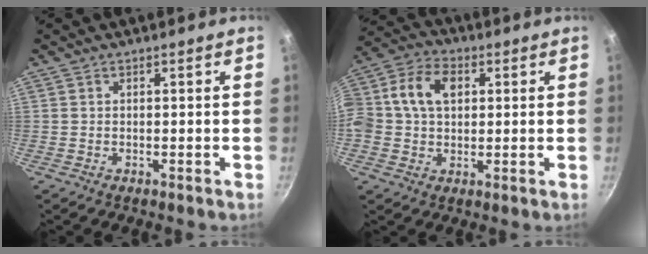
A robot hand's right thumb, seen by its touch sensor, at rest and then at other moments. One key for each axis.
{"total": 14.0, "fx": 2.5, "fy": 10.1, "fz": 9.3, "tx": -0.171, "ty": 0.028, "tz": 0.028}